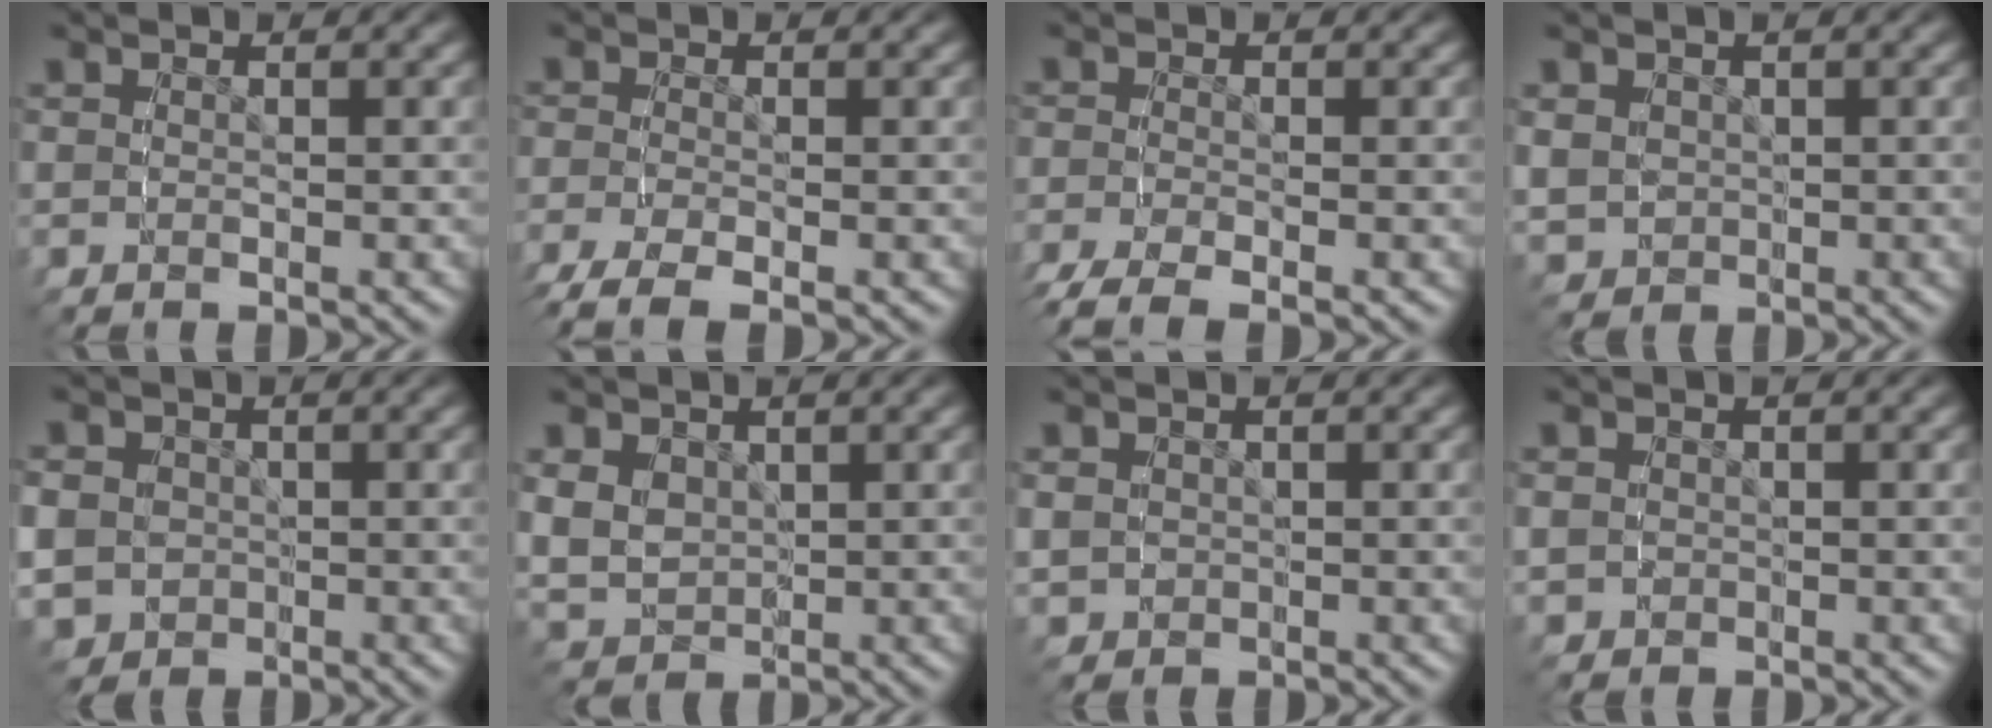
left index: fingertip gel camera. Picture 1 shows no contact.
{"total": 4.4, "force": [-3.0, 2.0, 2.5], "torque": [-0.058, -0.018, -0.040]}
{"total": 4.5, "force": [-3.4, 1.9, 2.2], "torque": [-0.045, -0.014, -0.051]}
{"total": 3.8, "force": [0.0, 3.5, 1.4], "torque": [-0.035, -0.022, 0.013]}
{"total": 7.9, "force": [-1.9, 7.2, 2.9], "torque": [-0.066, -0.038, -0.023]}
{"total": 7.0, "force": [0.3, 6.4, 2.9], "torque": [-0.088, -0.036, 0.019]}
{"total": 2.8, "force": [-0.1, 2.7, 0.8], "torque": [-0.023, -0.015, 0.008]}
{"total": 2.2, "force": [-0.1, 2.1, 0.6], "torque": [-0.015, -0.011, 0.004]}